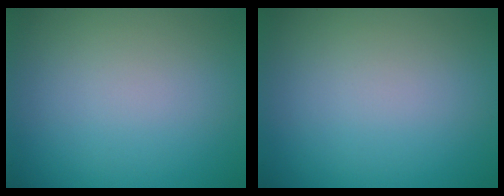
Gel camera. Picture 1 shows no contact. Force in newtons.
{"total": 0.0}